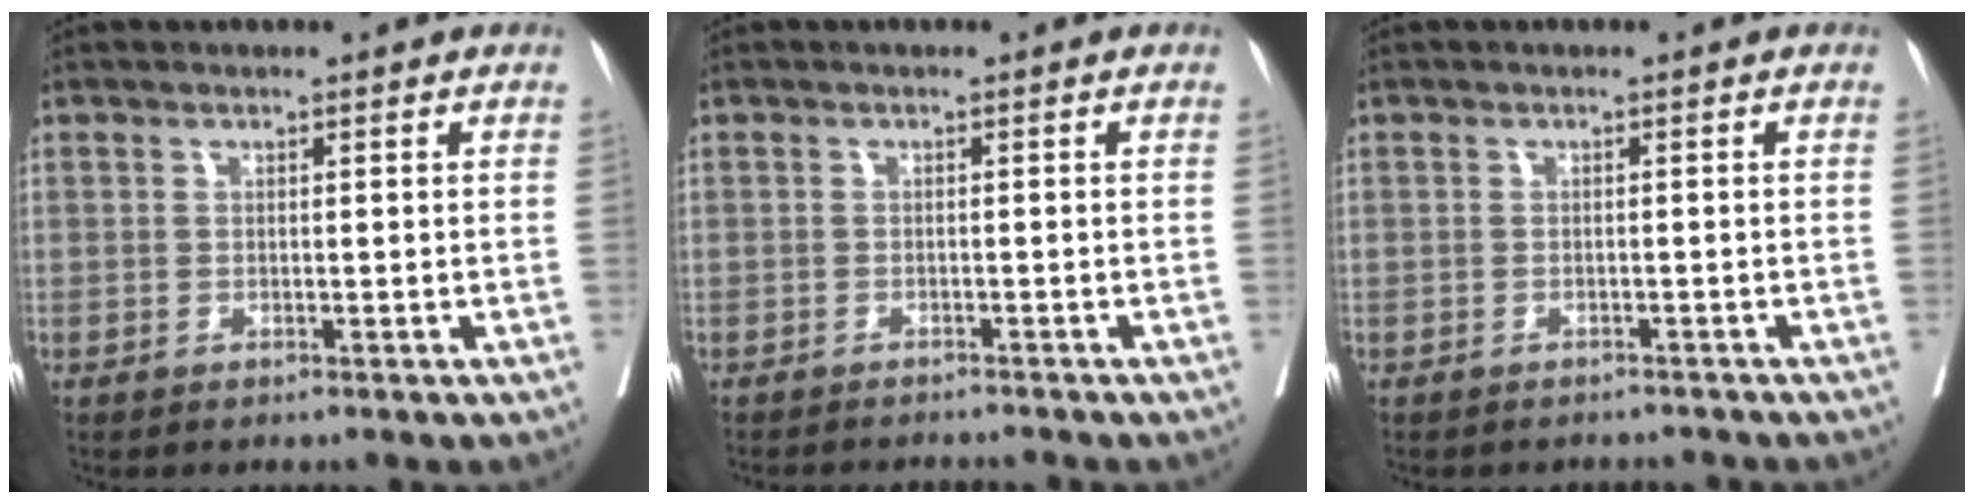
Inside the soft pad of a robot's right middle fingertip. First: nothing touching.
{"total": 4.8, "force": [-4.7, 0.1, 0.9], "torque": [-0.003, -0.010, -0.065]}
{"total": 3.7, "force": [-3.6, 1.0, 0.2], "torque": [0.004, -0.003, -0.043]}